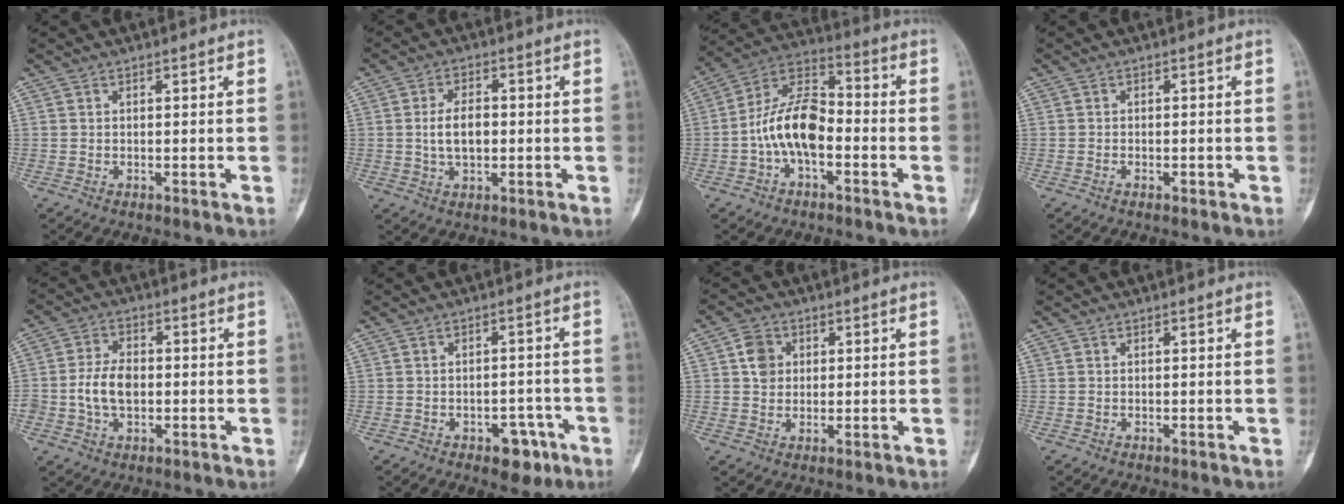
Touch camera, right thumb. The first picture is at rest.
{"total": 6.2, "force": [-0.3, 3.5, 5.1], "torque": [-0.090, 0.009, -0.006]}
{"total": 13.0, "force": [-2.9, 7.1, 10.5], "torque": [-0.185, 0.047, -0.062]}
{"total": 1.0, "force": [-0.6, 0.5, 0.6], "torque": [-0.009, 0.007, -0.010]}
{"total": 7.4, "force": [-1.1, 4.8, 5.5], "torque": [-0.098, 0.015, -0.022]}
{"total": 6.1, "force": [-3.3, 3.6, 3.7], "torque": [-0.017, 0.024, -0.039]}
{"total": 4.8, "force": [1.2, 4.1, 2.3], "torque": [-0.019, -0.002, 0.015]}
{"total": 0.0}